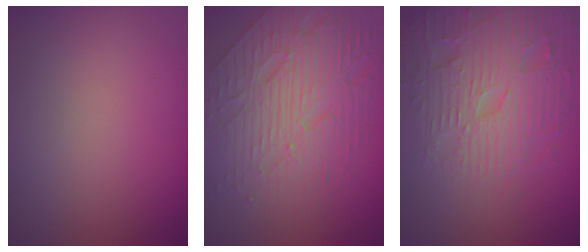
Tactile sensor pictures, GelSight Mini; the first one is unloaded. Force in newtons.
{"total": 8.4, "press": 5.7, "slide": 6.2}
{"total": 5.2, "press": 5.0, "slide": 1.1}